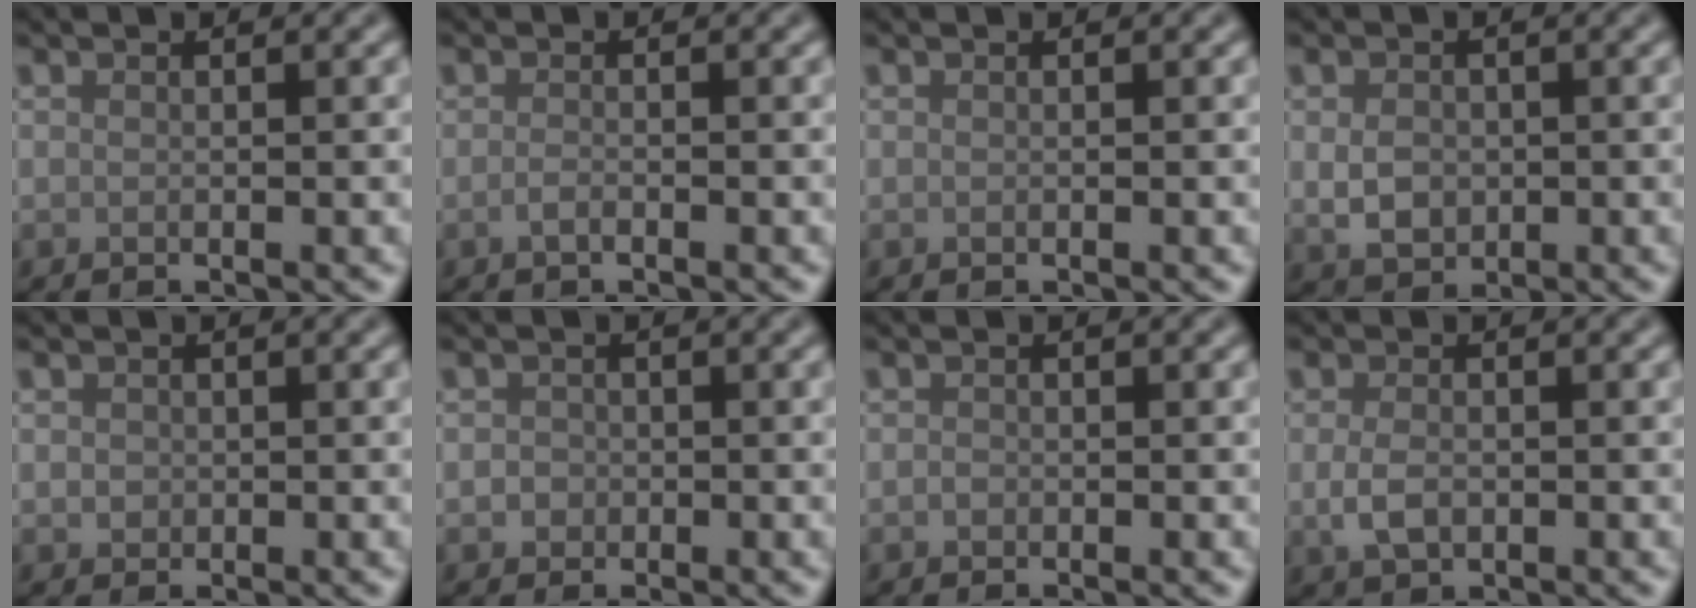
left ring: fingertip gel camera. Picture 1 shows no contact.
{"total": 0.8, "force": [-0.4, 0.3, 0.6], "torque": [-0.014, -0.002, -0.008]}
{"total": 0.0}
{"total": 3.0, "force": [-0.1, 2.3, 1.9], "torque": [-0.038, -0.002, -0.002]}
{"total": 1.0, "force": [0.0, 1.0, 0.3], "torque": [0.002, -0.004, 0.000]}
{"total": 1.1, "force": [-0.3, 1.1, 0.2], "torque": [0.005, -0.002, -0.007]}
{"total": 0.5, "force": [-0.2, 0.4, 0.2], "torque": [-0.003, -0.003, -0.005]}
{"total": 2.4, "force": [-0.3, 1.6, 1.7], "torque": [-0.038, -0.004, -0.007]}